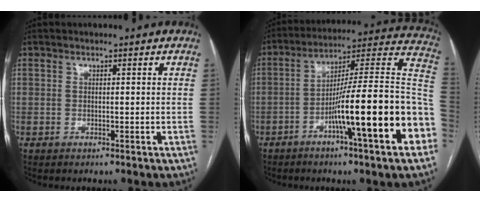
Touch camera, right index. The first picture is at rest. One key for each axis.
{"total": 22.4, "fx": -7.6, "fy": 1.0, "fz": 21.1, "tx": -0.244, "ty": 0.015, "tz": -0.116}